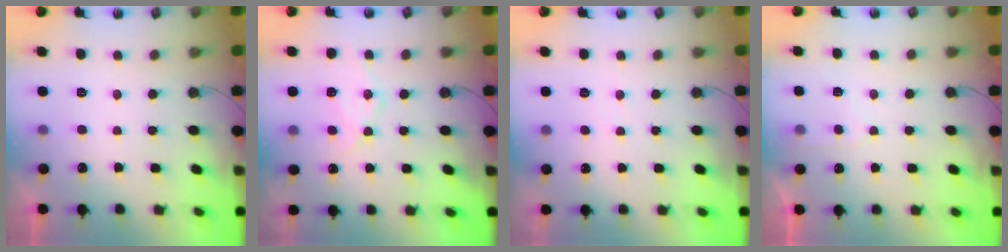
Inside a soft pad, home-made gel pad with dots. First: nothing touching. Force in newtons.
{"total": 11.0, "press": 11.0, "slide": 0.9}
{"total": 2.4, "press": 2.4, "slide": 0.4}
{"total": 3.8, "press": 3.8, "slide": 0.4}